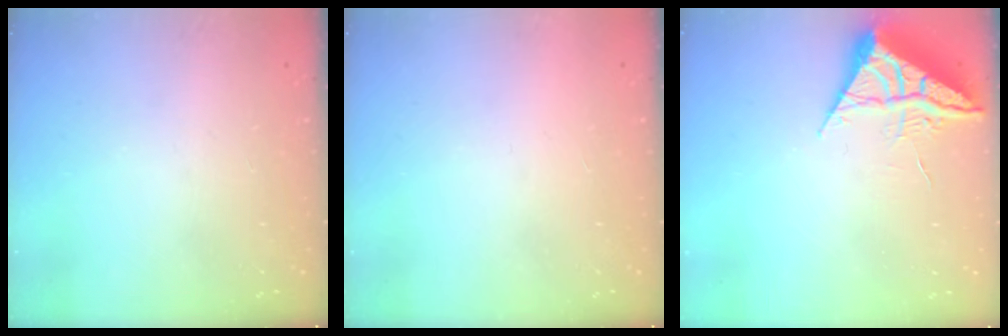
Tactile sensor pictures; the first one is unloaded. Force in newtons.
{"total": 1.5, "press": 1.5, "slide": 0.1}
{"total": 7.0, "press": 7.0, "slide": 0.3}